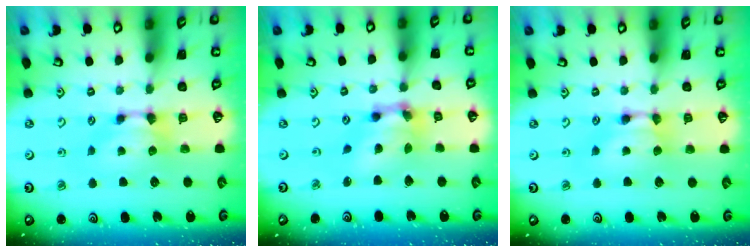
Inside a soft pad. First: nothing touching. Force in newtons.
{"total": 6.7, "press": 6.2, "slide": 2.6}
{"total": 1.7, "press": 1.7, "slide": 0.1}